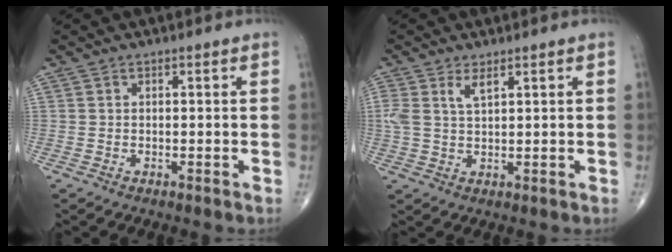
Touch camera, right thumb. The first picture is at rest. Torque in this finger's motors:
{"motor_torque": [0.00, 0.01, 0.39, 0.38, 0.03]}